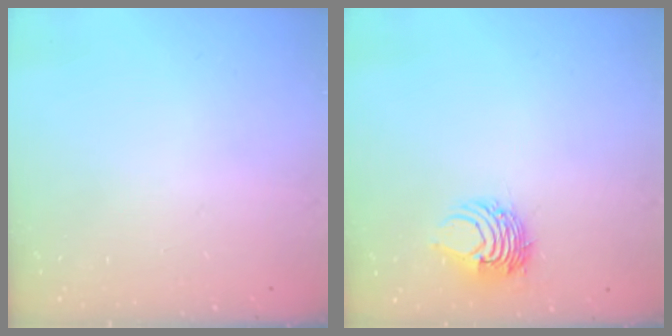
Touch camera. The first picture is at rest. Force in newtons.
{"total": 7.8, "press": 7.7, "slide": 1.1}